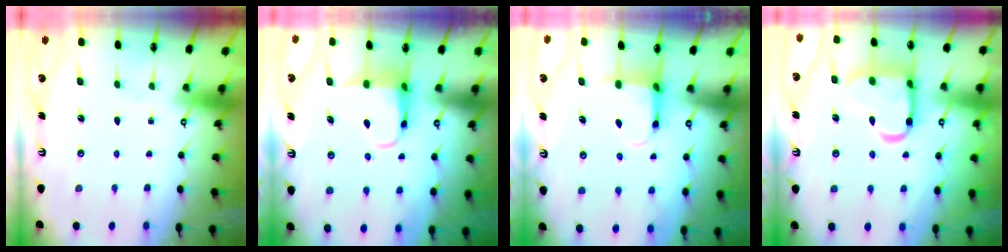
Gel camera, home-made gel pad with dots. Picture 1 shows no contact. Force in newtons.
{"total": 5.9, "press": 5.9, "slide": 0.6}
{"total": 4.0, "press": 3.8, "slide": 1.0}
{"total": 15.2, "press": 15.1, "slide": 1.7}